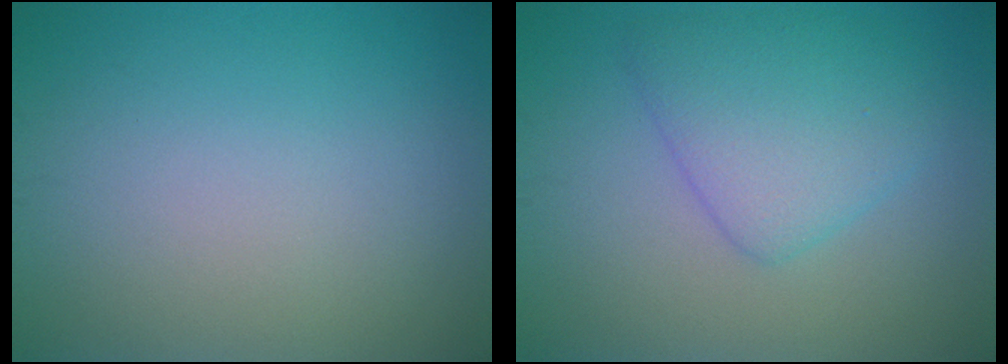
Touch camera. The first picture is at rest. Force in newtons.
{"total": 4.5, "press": 4.5, "slide": 0.2}